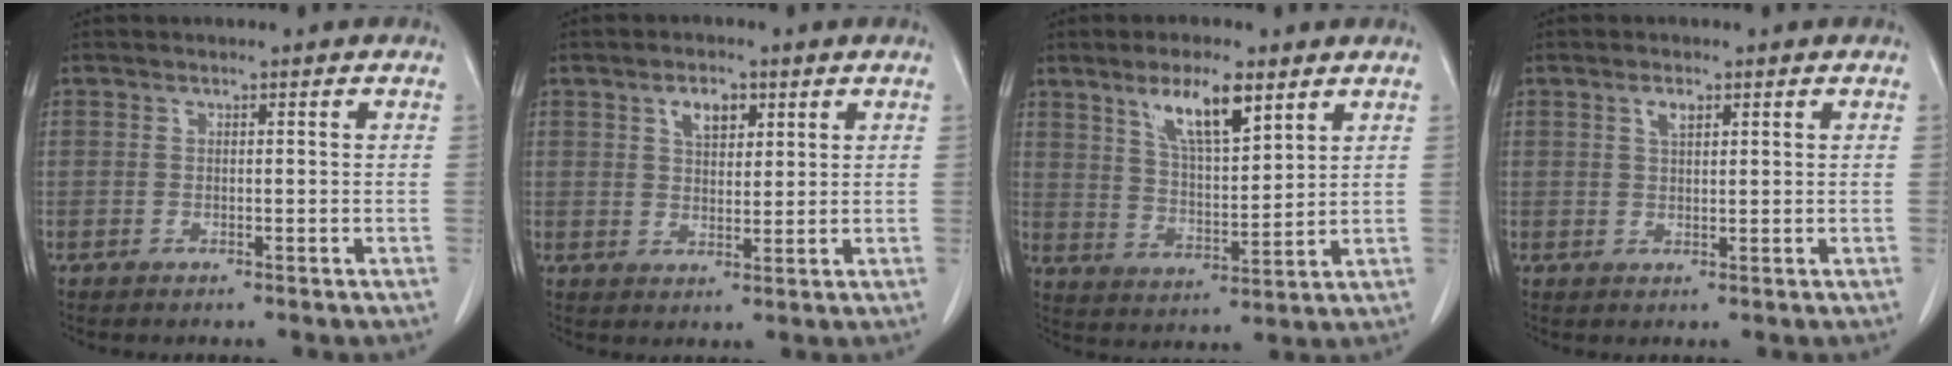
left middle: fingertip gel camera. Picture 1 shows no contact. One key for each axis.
{"total": 4.2, "fx": 2.1, "fy": 2.2, "fz": 2.8, "tx": -0.046, "ty": 0.006, "tz": 0.037}
{"total": 9.4, "fx": 5.7, "fy": 2.2, "fz": 7.1, "tx": -0.134, "ty": 0.001, "tz": 0.108}
{"total": 2.0, "fx": 1.1, "fy": 0.9, "fz": 1.5, "tx": -0.027, "ty": 0.001, "tz": 0.021}